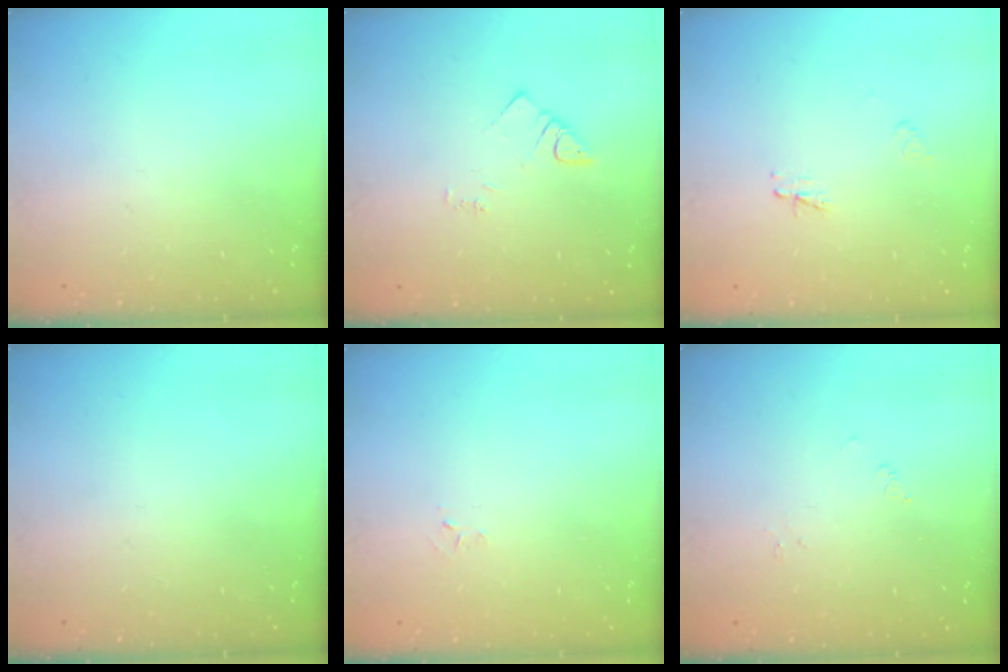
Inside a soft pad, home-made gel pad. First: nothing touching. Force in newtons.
{"total": 3.0, "press": 3.0, "slide": 0.6}
{"total": 2.3, "press": 2.3, "slide": 0.3}
{"total": 0.0}
{"total": 2.6, "press": 2.6, "slide": 0.4}
{"total": 0.0}